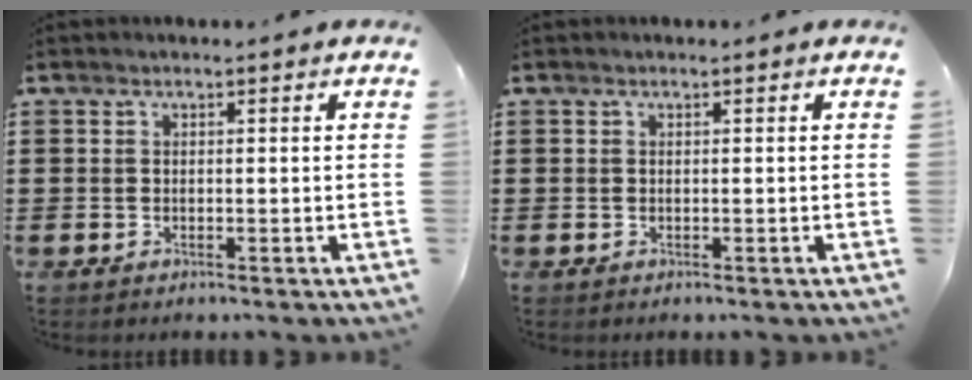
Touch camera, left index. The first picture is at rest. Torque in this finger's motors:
{"motor_torque": [-0.01, 0.00, 0.00, 0.00]}